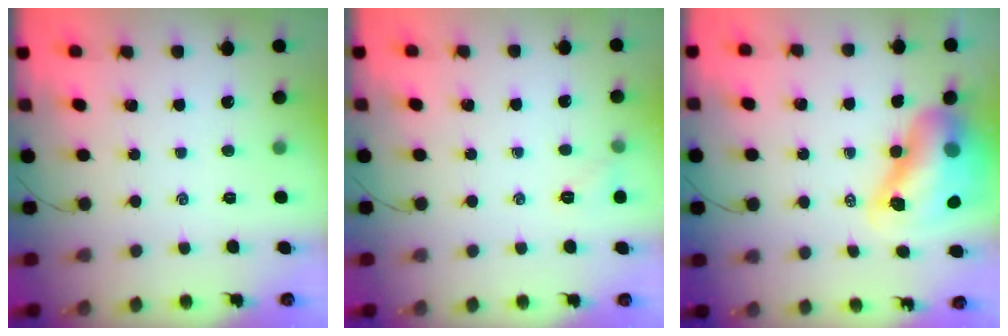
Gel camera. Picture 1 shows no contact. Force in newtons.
{"total": 5.0, "press": 4.8, "slide": 1.5}
{"total": 15.4, "press": 14.8, "slide": 4.5}